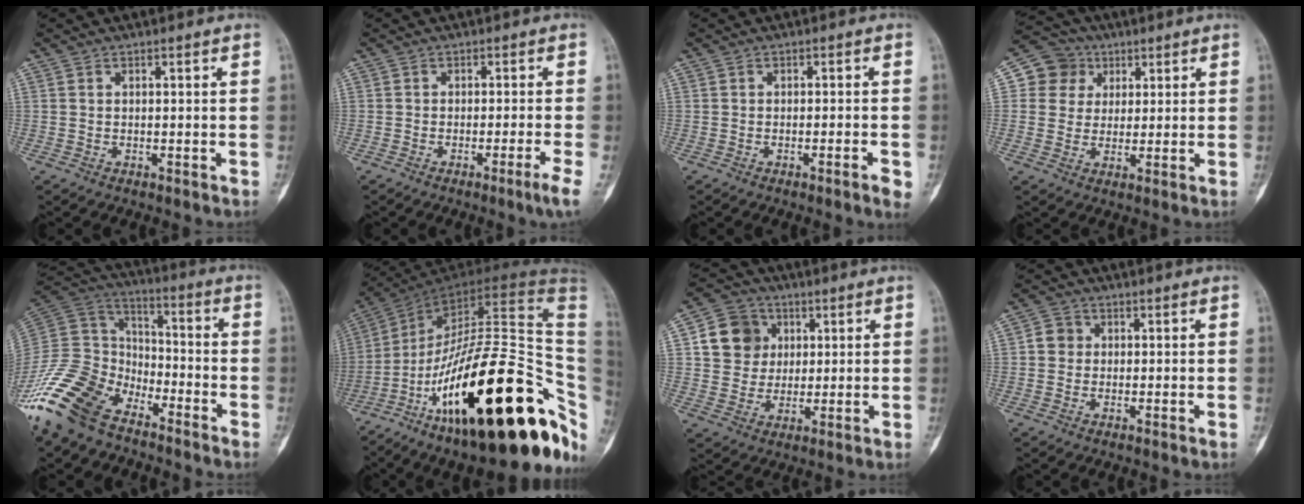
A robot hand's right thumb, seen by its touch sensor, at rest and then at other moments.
{"total": 3.4, "force": [-1.7, -0.8, 2.8], "torque": [-0.055, -0.002, -0.029]}
{"total": 2.8, "force": [-1.3, 0.2, 2.5], "torque": [-0.039, 0.000, -0.018]}
{"total": 7.8, "force": [2.6, 7.2, 1.3], "torque": [0.015, 0.001, 0.039]}
{"total": 19.9, "force": [-13.4, 10.9, 9.9], "torque": [-0.199, 0.068, -0.260]}
{"total": 37.9, "force": [-12.1, 14.1, 33.1], "torque": [-0.425, 0.092, -0.186]}
{"total": 10.5, "force": [2.9, 9.3, 3.9], "torque": [-0.037, -0.002, 0.049]}
{"total": 3.2, "force": [0.3, 3.0, 1.1], "torque": [-0.002, 0.006, 0.002]}